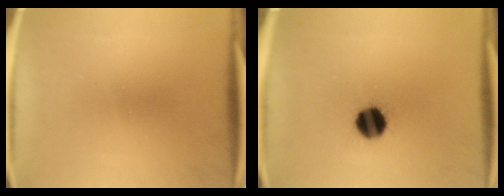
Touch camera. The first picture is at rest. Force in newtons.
{"total": 9.0}